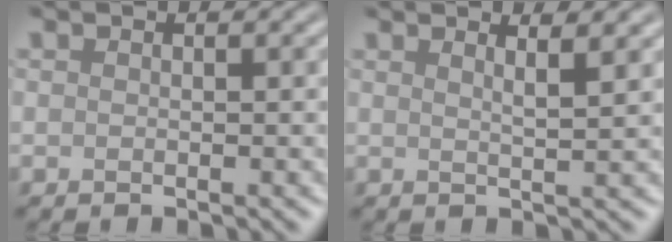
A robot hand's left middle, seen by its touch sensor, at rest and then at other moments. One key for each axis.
{"total": 2.2, "fx": 1.4, "fy": 0.4, "fz": 1.6, "tx": -0.015, "ty": 0.008, "tz": 0.010}